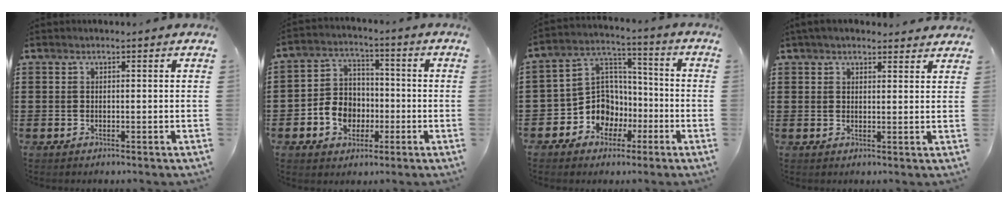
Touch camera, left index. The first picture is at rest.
{"total": 6.9, "force": [-2.4, 5.8, 2.8], "torque": [-0.074, 0.019, -0.046]}
{"total": 9.4, "force": [-3.6, 8.4, 2.4], "torque": [-0.085, 0.011, -0.064]}
{"total": 2.8, "force": [2.5, 0.8, 1.0], "torque": [-0.025, 0.002, 0.048]}